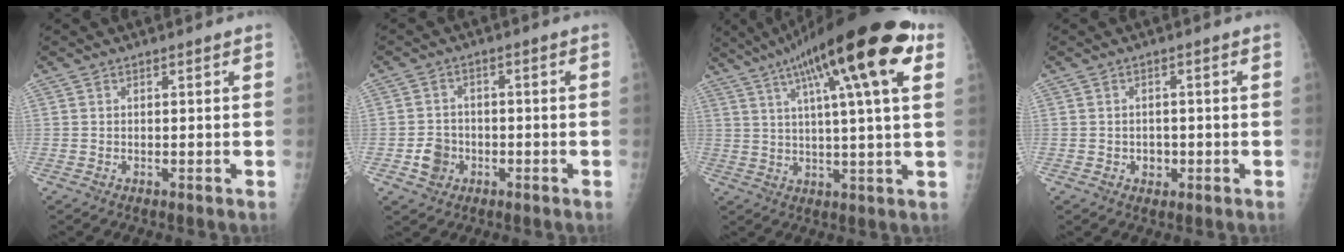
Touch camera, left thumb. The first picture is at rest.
{"total": 4.6, "force": [-1.8, 3.9, 1.6], "torque": [-0.009, 0.012, -0.027]}
{"total": 22.1, "force": [10.0, 4.3, 19.2], "torque": [-0.302, 0.008, 0.149]}
{"total": 2.2, "force": [-0.7, 1.9, 0.8], "torque": [0.002, 0.005, -0.006]}